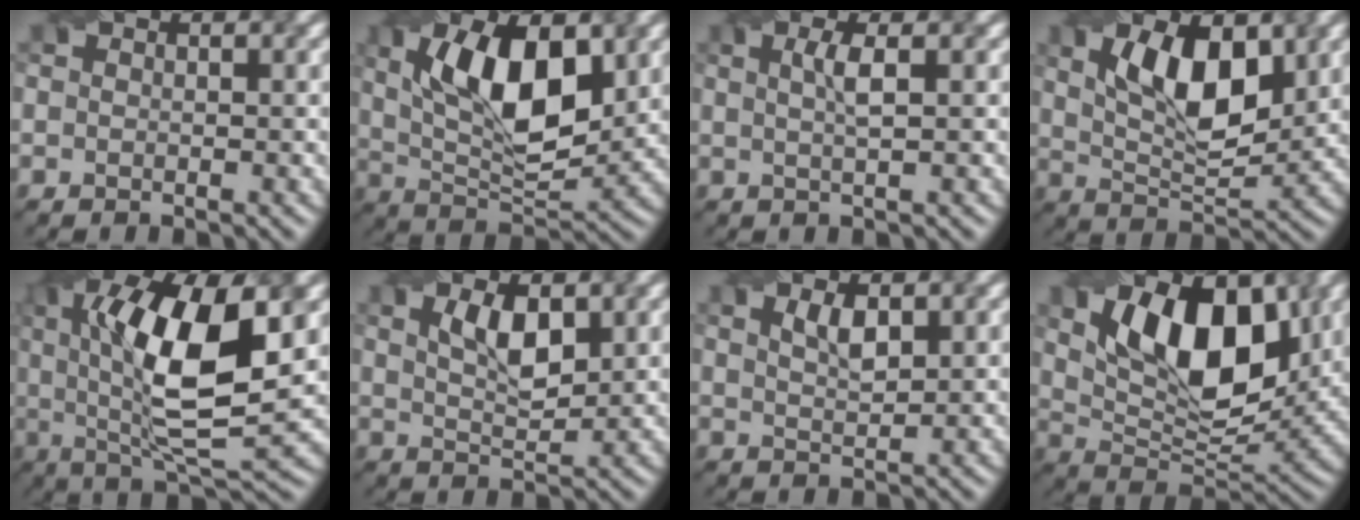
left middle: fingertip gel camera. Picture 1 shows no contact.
{"total": 10.5, "force": [2.8, 4.6, 9.0], "torque": [-0.149, 0.007, 0.043]}
{"total": 2.2, "force": [0.5, 0.5, 2.0], "torque": [-0.036, 0.004, 0.006]}
{"total": 8.0, "force": [2.6, 3.6, 6.6], "torque": [-0.115, 0.004, 0.046]}
{"total": 13.0, "force": [2.3, 4.4, 12.1], "torque": [-0.205, 0.003, 0.039]}
{"total": 4.0, "force": [1.7, 1.6, 3.2], "torque": [-0.064, 0.000, 0.033]}
{"total": 2.2, "force": [1.2, 0.7, 1.7], "torque": [-0.033, -0.001, 0.025]}
{"total": 11.4, "force": [3.9, 5.8, 9.0], "torque": [-0.144, -0.002, 0.064]}